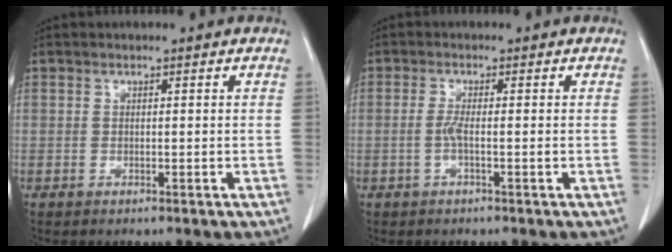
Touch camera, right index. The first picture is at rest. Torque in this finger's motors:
{"motor_torque": [0.44, -0.25, 0.20, 0.05]}